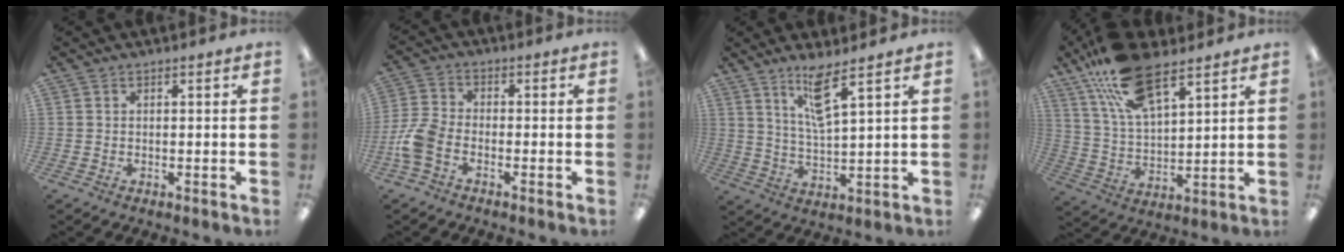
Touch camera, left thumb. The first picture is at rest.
{"total": 7.3, "force": [-3.1, 4.4, 4.9], "torque": [-0.108, 0.009, -0.056]}
{"total": 8.9, "force": [6.0, 1.5, 6.4], "torque": [-0.119, -0.021, 0.100]}
{"total": 17.3, "force": [11.3, 7.2, 11.0], "torque": [-0.208, -0.034, 0.201]}